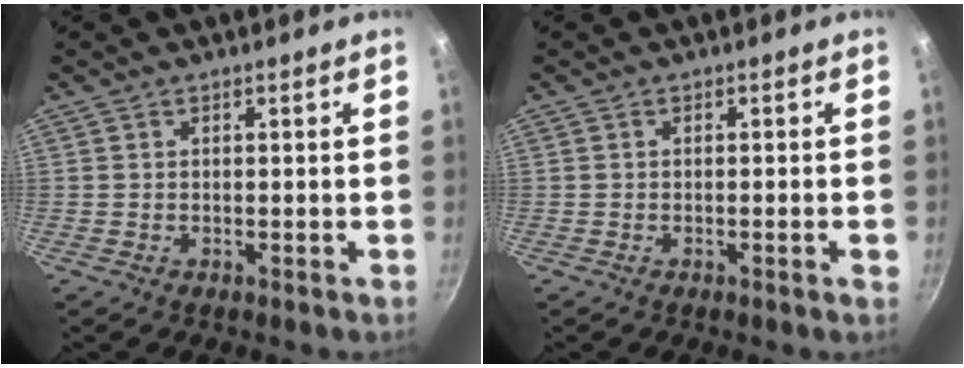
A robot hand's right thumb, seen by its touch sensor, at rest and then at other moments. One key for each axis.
{"total": 1.4, "fx": -0.6, "fy": 0.0, "fz": 1.3, "tx": -0.018, "ty": 0.001, "tz": -0.010}